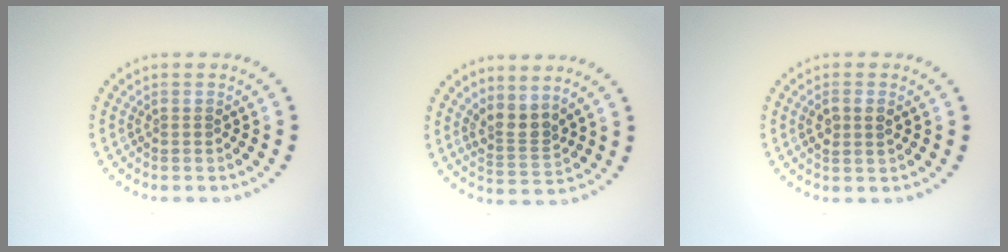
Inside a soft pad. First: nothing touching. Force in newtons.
{"total": 2.6, "press": 1.9, "slide": 1.7}
{"total": 1.7, "press": 1.7, "slide": 0.4}